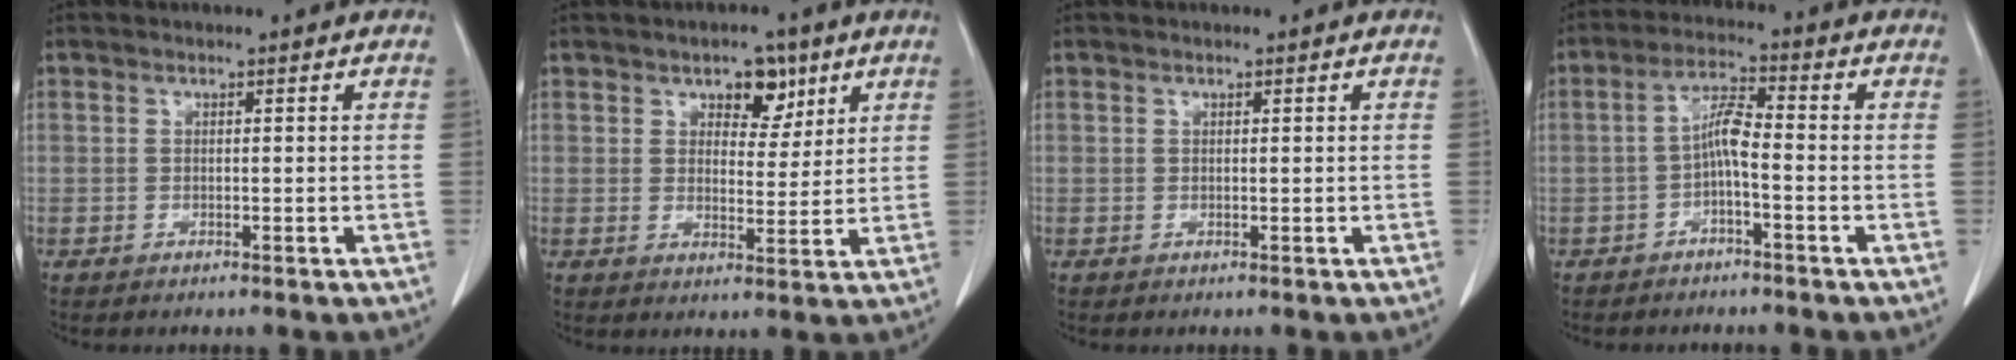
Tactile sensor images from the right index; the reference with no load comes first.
{"total": 6.8, "force": [3.7, 3.9, 4.1], "torque": [-0.059, 0.010, 0.060]}
{"total": 0.0}
{"total": 5.2, "force": [-1.4, 1.0, 4.9], "torque": [-0.101, 0.014, -0.027]}